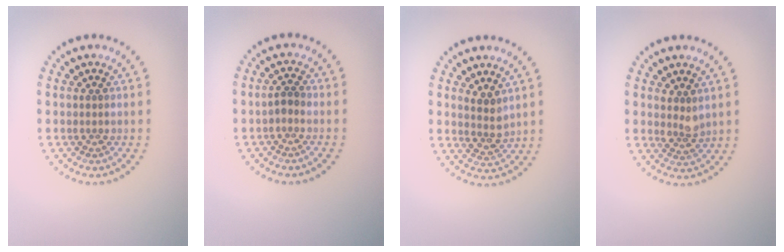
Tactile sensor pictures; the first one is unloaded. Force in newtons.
{"total": 1.0, "press": 0.9, "slide": 0.5}
{"total": 2.1, "press": 1.7, "slide": 1.2}
{"total": 1.8, "press": 1.4, "slide": 1.1}